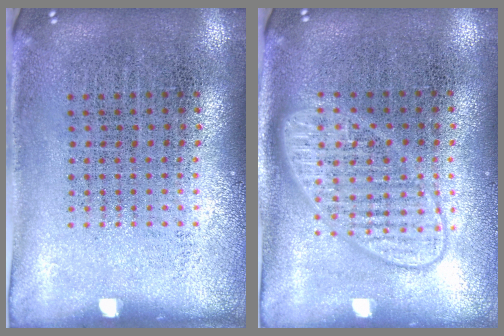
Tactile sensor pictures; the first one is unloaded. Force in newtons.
{"total": 2.0, "press": 1.9, "slide": 0.3}